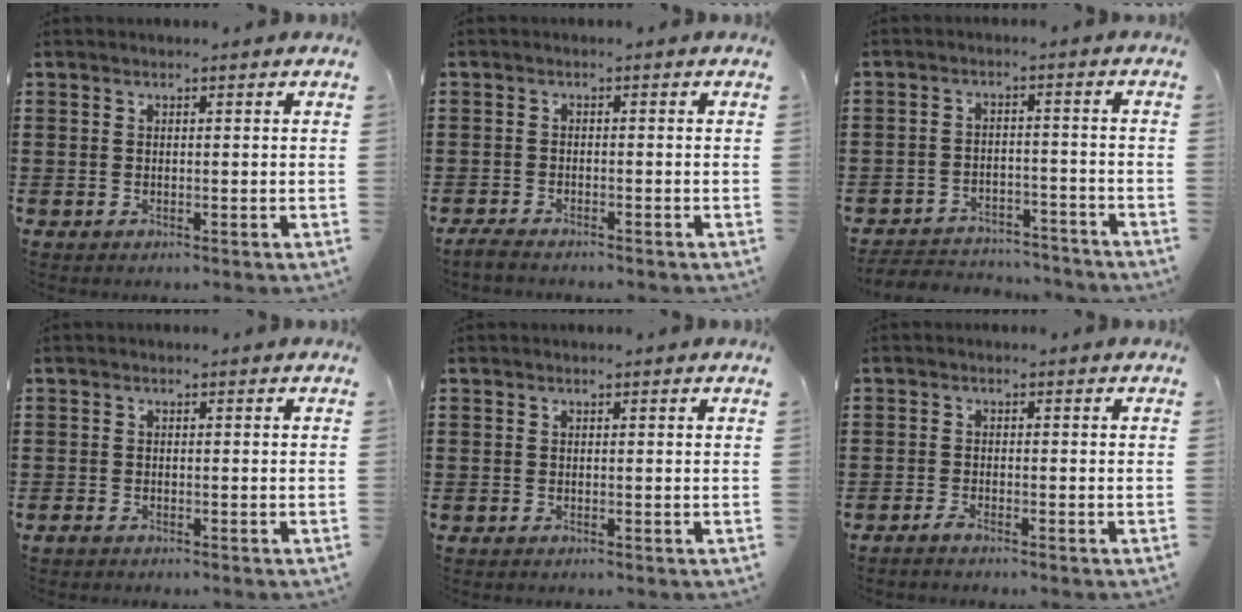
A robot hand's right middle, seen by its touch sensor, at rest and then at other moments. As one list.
[{"total": 1.7, "force": [-1.6, 0.0, 0.5], "torque": [-0.020, -0.005, -0.033]}, {"total": 4.3, "force": [-4.3, 0.7, 0.3], "torque": [-0.016, 0.003, -0.093]}, {"total": 0.7, "force": [-0.6, 0.1, 0.4], "torque": [-0.011, -0.006, -0.011]}, {"total": 0.0}, {"total": 1.3, "force": [-1.1, 0.1, 0.7], "torque": [-0.020, -0.006, -0.022]}]